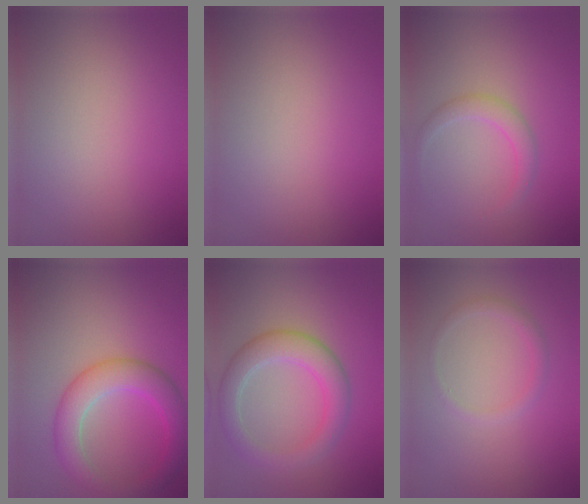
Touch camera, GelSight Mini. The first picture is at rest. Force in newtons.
{"total": 0.0}
{"total": 1.8, "press": 1.8, "slide": 0.1}
{"total": 4.9, "press": 4.9, "slide": 0.1}
{"total": 4.4, "press": 4.4, "slide": 0.3}
{"total": 1.2, "press": 1.1, "slide": 0.1}